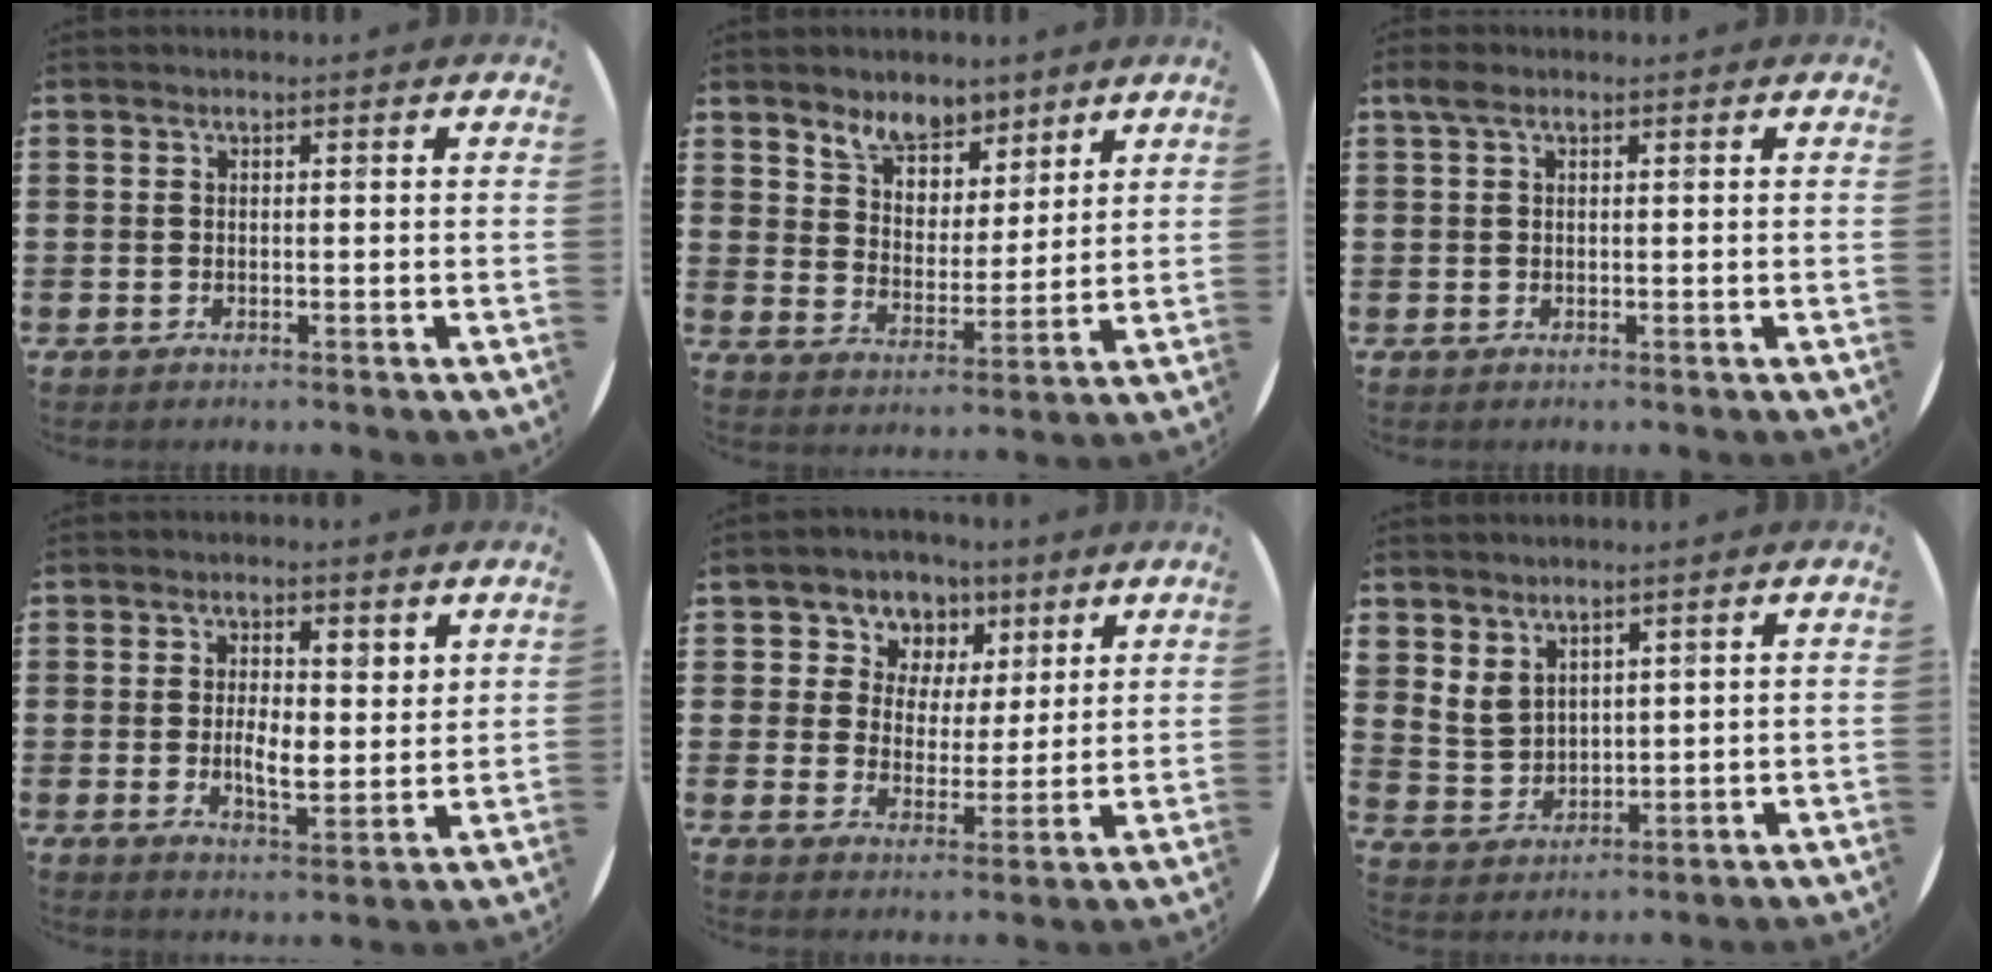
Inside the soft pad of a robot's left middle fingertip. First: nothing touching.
{"total": 6.4, "force": [5.5, 3.1, 0.9], "torque": [-0.036, -0.018, 0.103]}
{"total": 1.2, "force": [0.6, 0.7, 0.9], "torque": [-0.020, 0.007, 0.009]}
{"total": 4.4, "force": [1.1, 2.0, 3.8], "torque": [-0.059, 0.000, 0.014]}
{"total": 5.8, "force": [3.6, 4.6, 0.4], "torque": [-0.041, -0.018, 0.059]}
{"total": 3.7, "force": [3.0, 2.0, 0.4], "torque": [-0.017, -0.005, 0.059]}